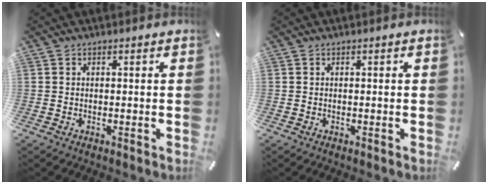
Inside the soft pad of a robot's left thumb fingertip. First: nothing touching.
{"total": 0.0}